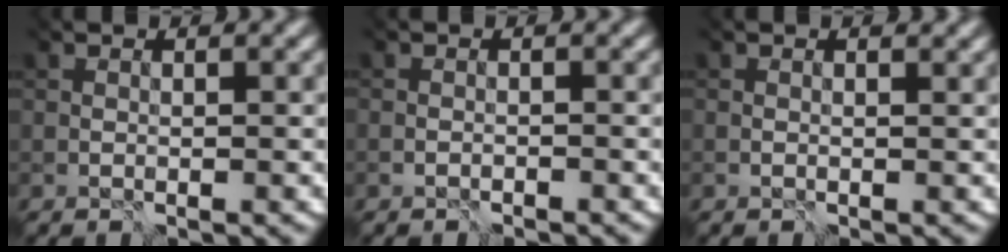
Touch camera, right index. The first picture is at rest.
{"total": 2.0, "force": [-1.8, -0.4, -0.7], "torque": [0.012, -0.005, -0.026]}
{"total": 0.0}